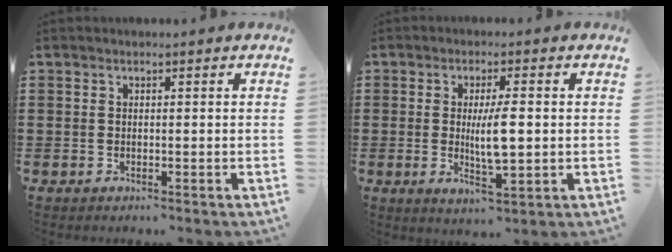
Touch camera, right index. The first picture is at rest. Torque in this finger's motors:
{"motor_torque": [0.83, 0.59, 0.77, 0.18]}